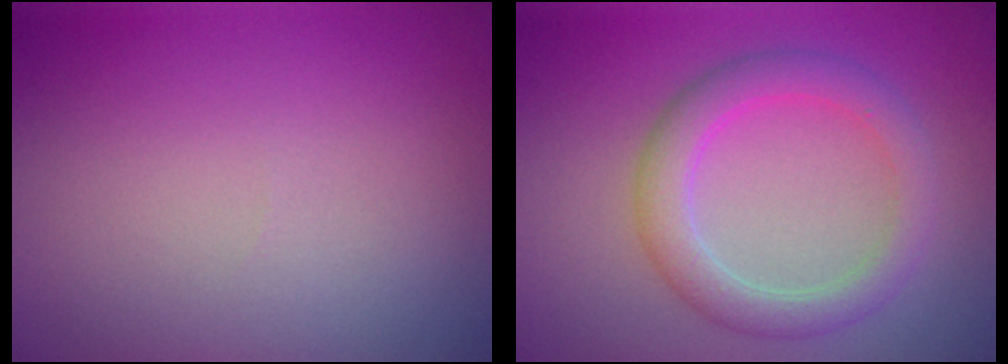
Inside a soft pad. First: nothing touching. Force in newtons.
{"total": 3.9, "press": 3.9, "slide": 0.2}